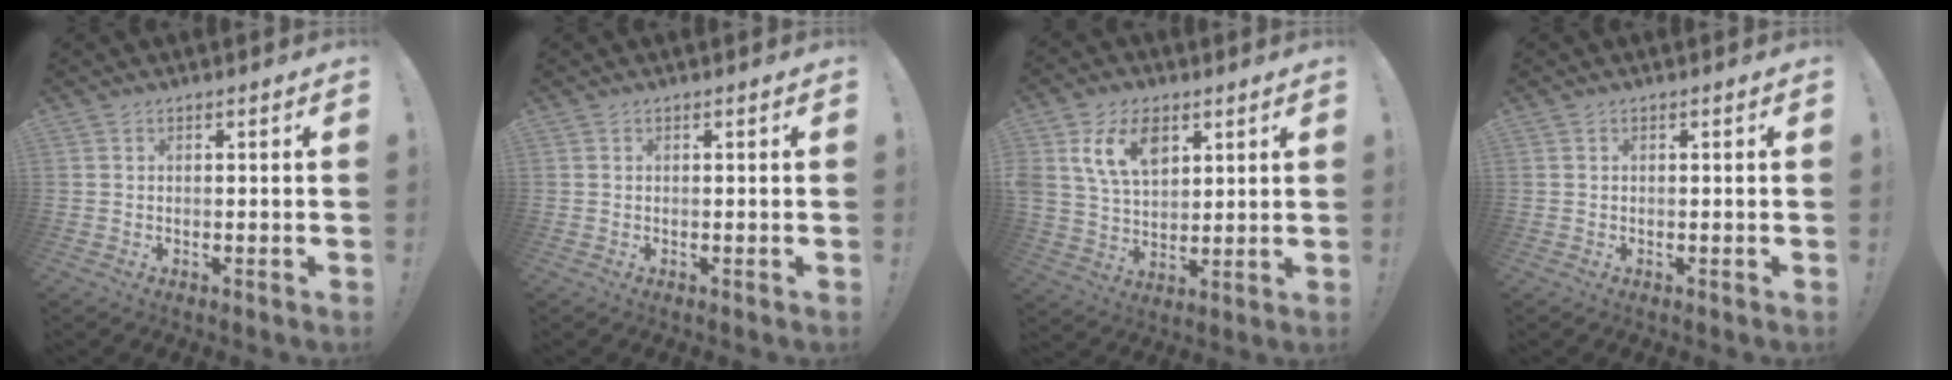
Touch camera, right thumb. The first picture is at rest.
{"total": 0.0}
{"total": 13.4, "force": [6.4, 8.9, 7.8], "torque": [-0.140, -0.017, 0.122]}
{"total": 0.0}